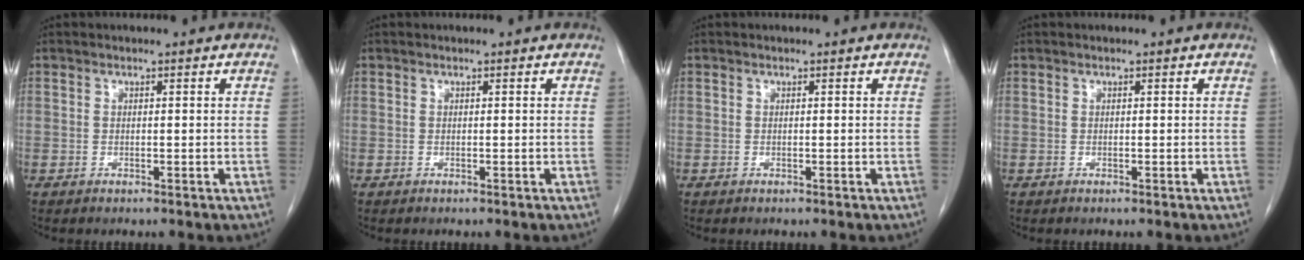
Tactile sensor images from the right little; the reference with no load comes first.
{"total": 0.0}
{"total": 0.0}
{"total": 0.0}